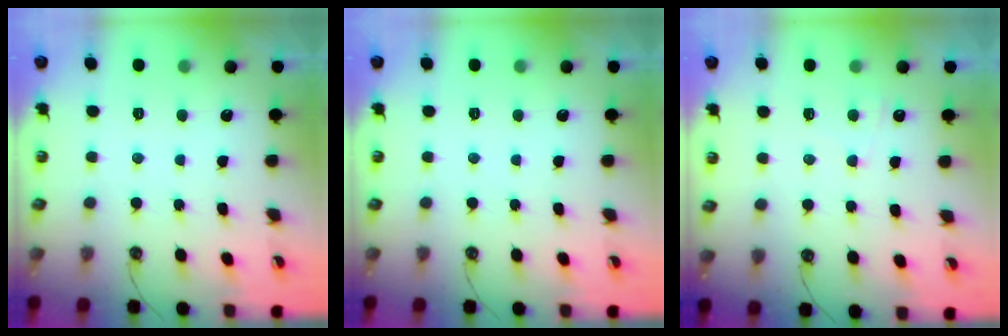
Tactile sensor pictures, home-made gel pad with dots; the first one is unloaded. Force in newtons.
{"total": 0.0}
{"total": 2.9, "press": 2.8, "slide": 0.6}